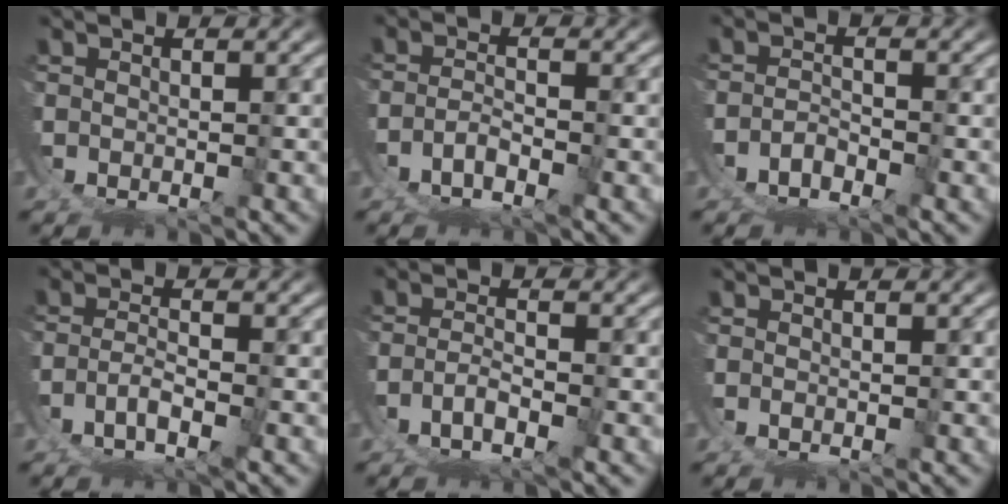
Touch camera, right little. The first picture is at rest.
{"total": 2.9, "force": [-2.4, 0.4, 1.5], "torque": [-0.015, 0.001, -0.045]}
{"total": 3.1, "force": [-2.5, 1.6, 1.0], "torque": [-0.014, 0.002, -0.050]}
{"total": 3.1, "force": [-2.3, -0.4, 2.1], "torque": [-0.024, -0.007, -0.035]}
{"total": 2.8, "force": [-2.3, -0.2, 1.7], "torque": [-0.019, -0.002, -0.039]}
{"total": 0.8, "force": [0.2, -0.8, 0.1], "torque": [-0.001, 0.001, 0.005]}